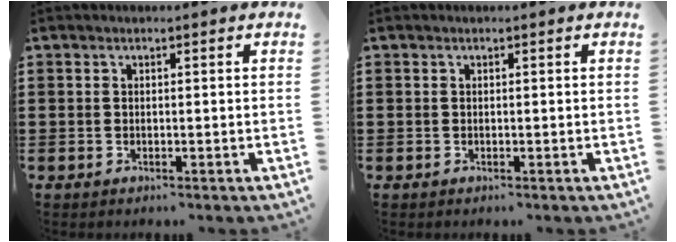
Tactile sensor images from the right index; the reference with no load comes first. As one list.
[{"total": 0.0}]